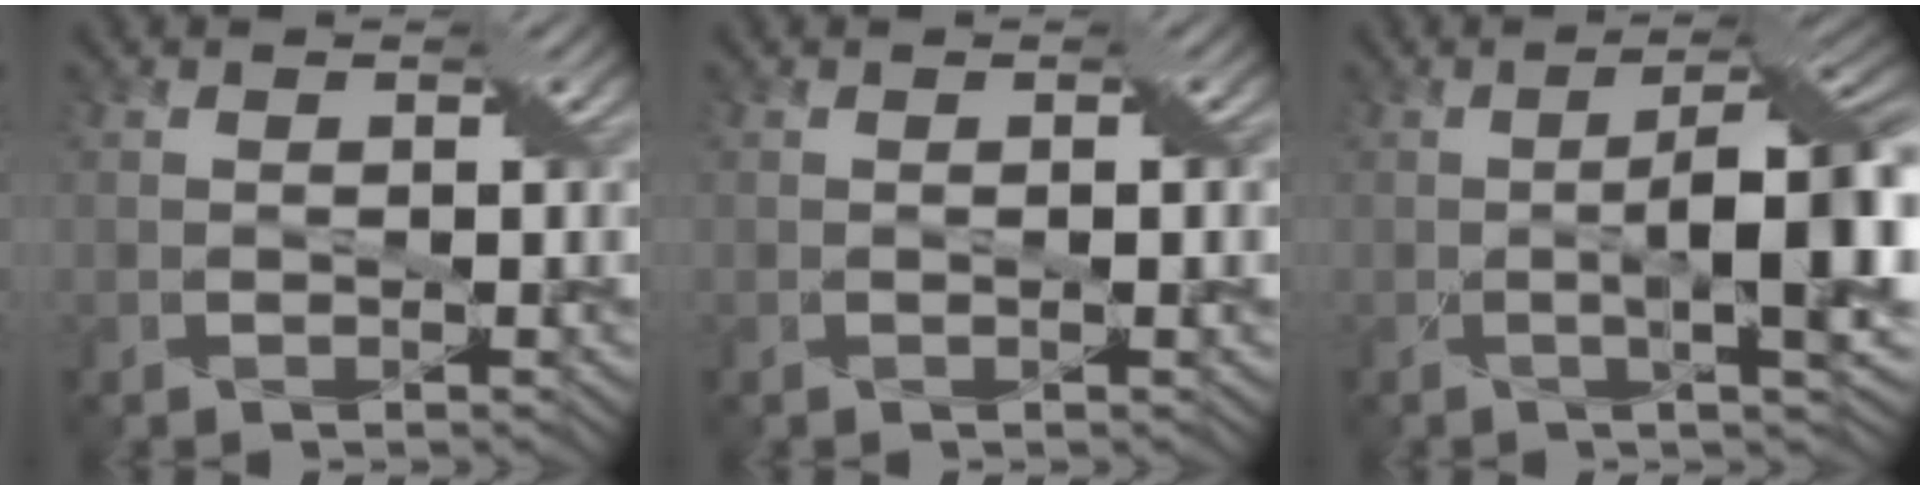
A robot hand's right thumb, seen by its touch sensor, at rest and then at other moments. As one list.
[{"total": 0.9, "force": [0.0, 0.0, 0.9], "torque": [-0.014, 0.002, 0.000]}, {"total": 10.2, "force": [-0.9, 2.5, 9.8], "torque": [-0.150, 0.008, -0.012]}]